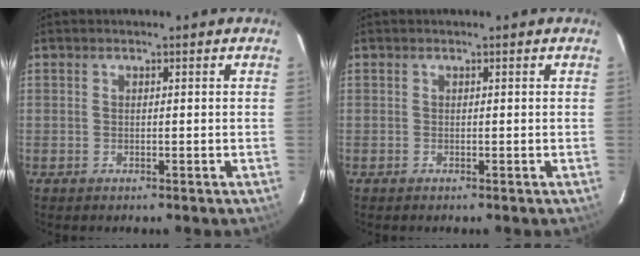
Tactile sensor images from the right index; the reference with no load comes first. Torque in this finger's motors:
{"motor_torque": [-0.02, 0.06, -0.01, 0.01]}